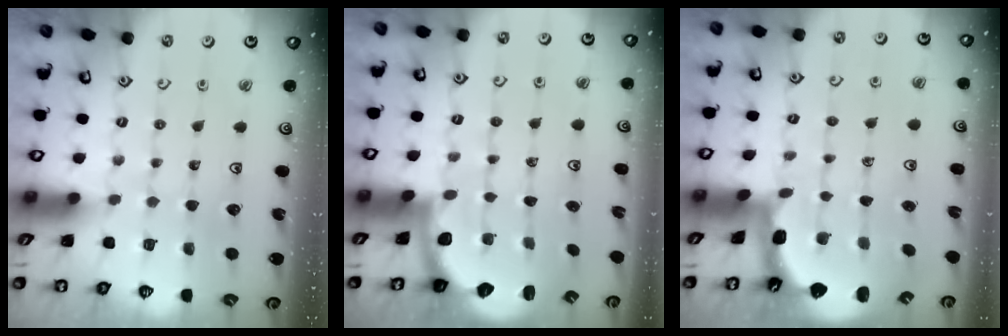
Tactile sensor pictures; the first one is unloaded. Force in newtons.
{"total": 2.6, "press": 2.2, "slide": 1.3}
{"total": 2.5, "press": 1.9, "slide": 1.6}